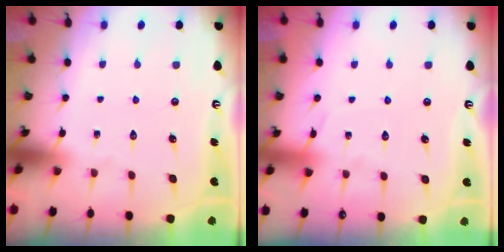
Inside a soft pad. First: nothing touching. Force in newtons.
{"total": 4.8, "press": 4.8, "slide": 0.6}